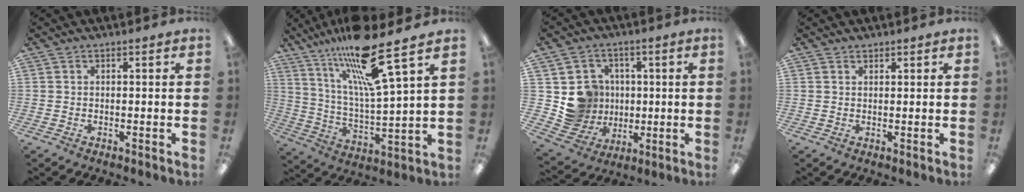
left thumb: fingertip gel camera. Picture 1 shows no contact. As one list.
[{"total": 18.6, "force": [13.5, 2.4, 12.6], "torque": [-0.235, -0.070, 0.217]}, {"total": 10.2, "force": [1.5, 9.9, 1.8], "torque": [-0.051, -0.006, 0.045]}, {"total": 1.2, "force": [1.1, 0.5, -0.1], "torque": [0.001, -0.001, 0.023]}]